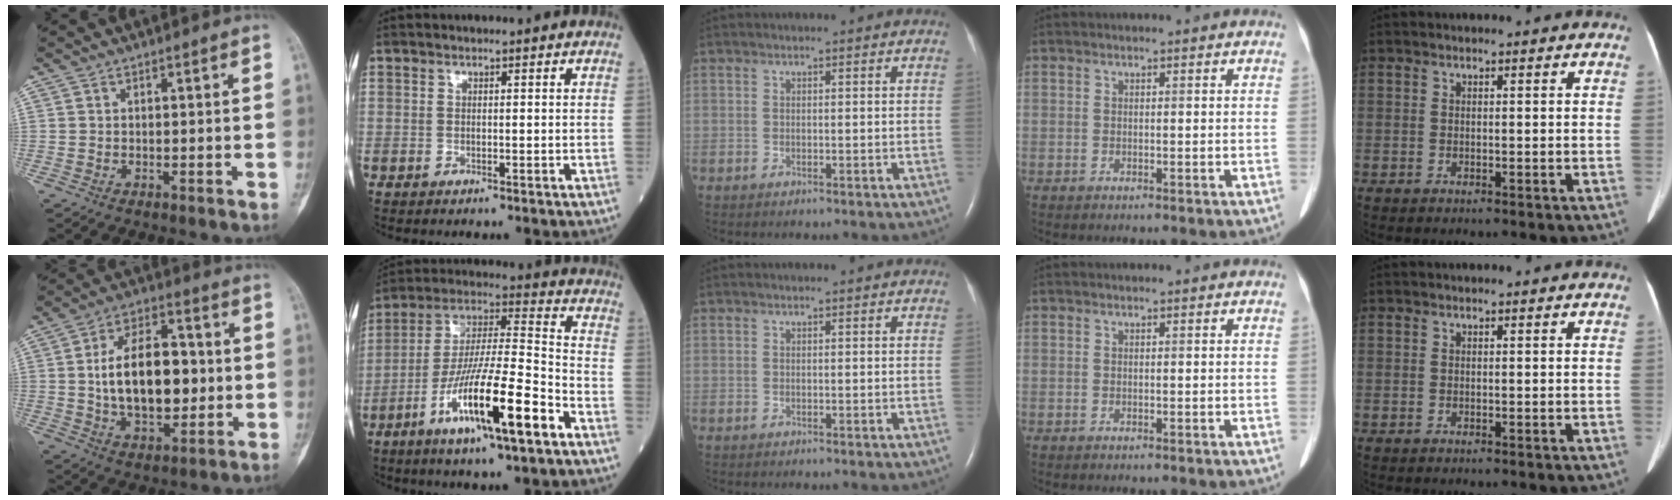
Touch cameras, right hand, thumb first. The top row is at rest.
{"thumb": {"total": 17.9, "force": [0.3, 10.5, 14.5], "torque": [-0.212, 0.016, 0.009]}, "index": {"total": 17.4, "force": [-8.3, 1.4, 15.3], "torque": [-0.288, -0.020, -0.147]}}